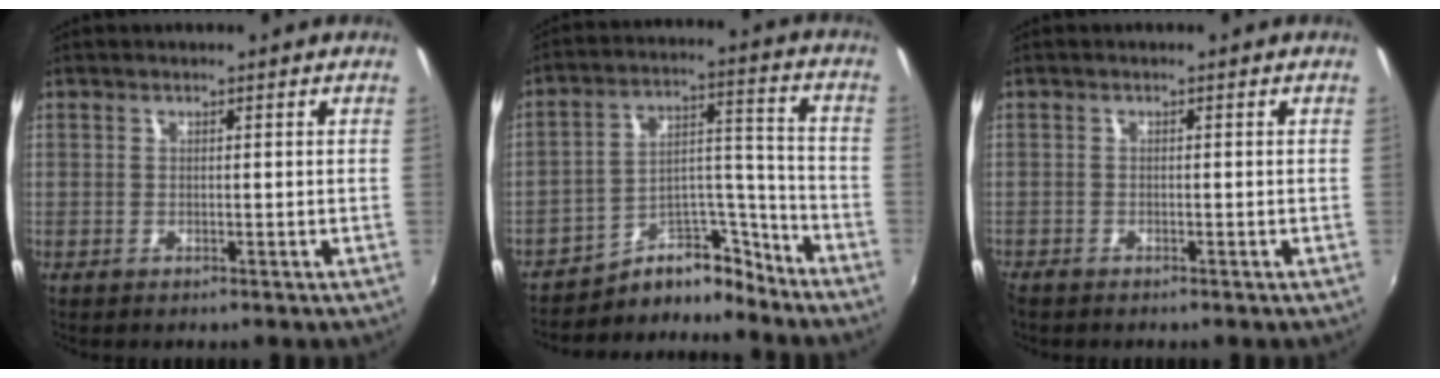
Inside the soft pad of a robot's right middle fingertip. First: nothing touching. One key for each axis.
{"total": 10.2, "fx": -9.4, "fy": 3.7, "fz": 1.5, "tx": -0.016, "ty": 0.066, "tz": -0.154}
{"total": 1.2, "fx": -1.1, "fy": 0.5, "fz": 0.2, "tx": -0.007, "ty": -0.005, "tz": -0.025}